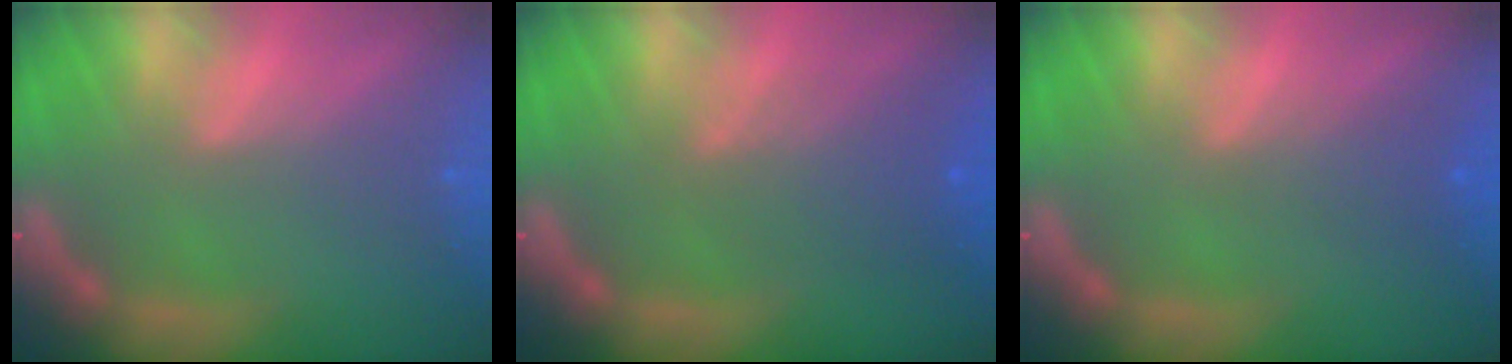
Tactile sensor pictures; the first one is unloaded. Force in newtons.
{"total": 4.6}
{"total": 1.9}